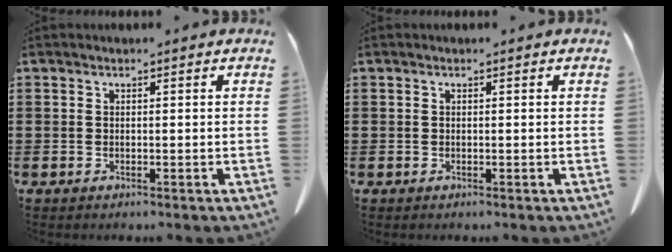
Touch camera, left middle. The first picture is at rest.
{"total": 0.0}